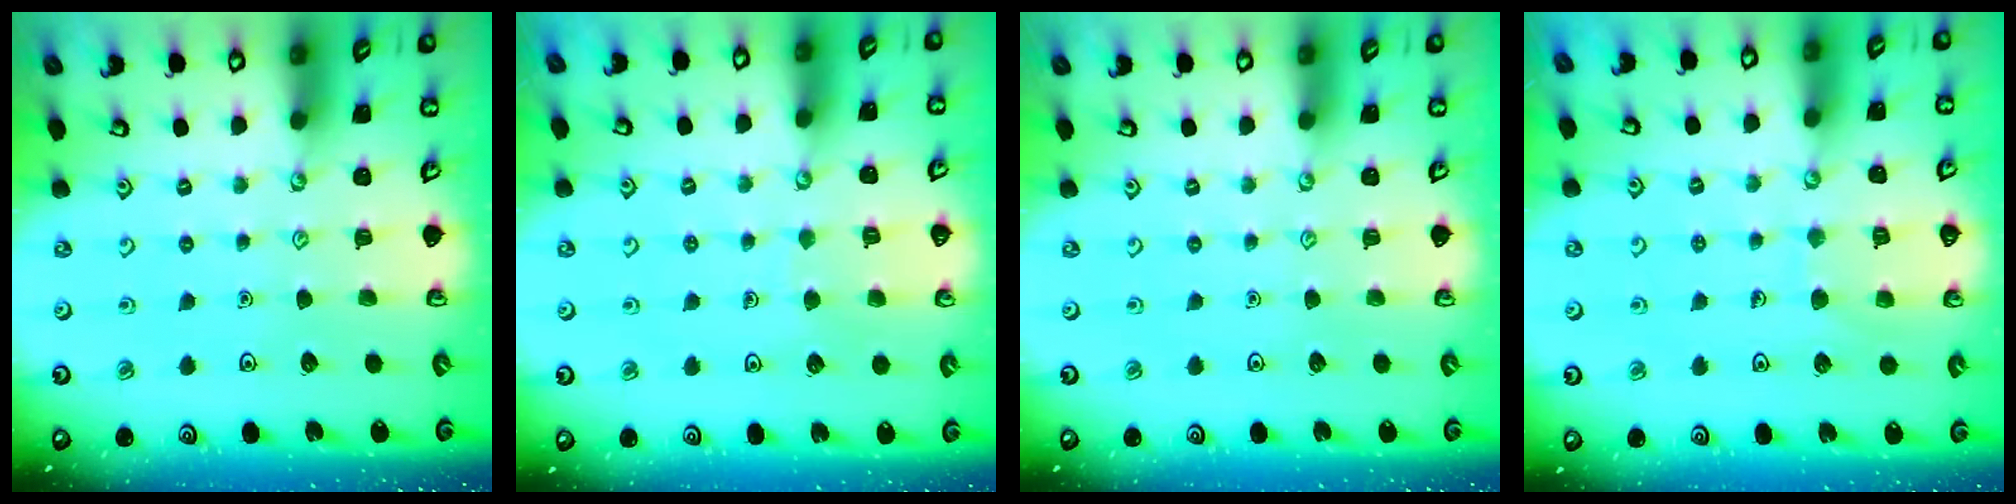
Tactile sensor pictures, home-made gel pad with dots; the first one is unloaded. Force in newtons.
{"total": 3.5, "press": 3.5, "slide": 0.1}
{"total": 0.0}
{"total": 6.6, "press": 6.6, "slide": 0.6}